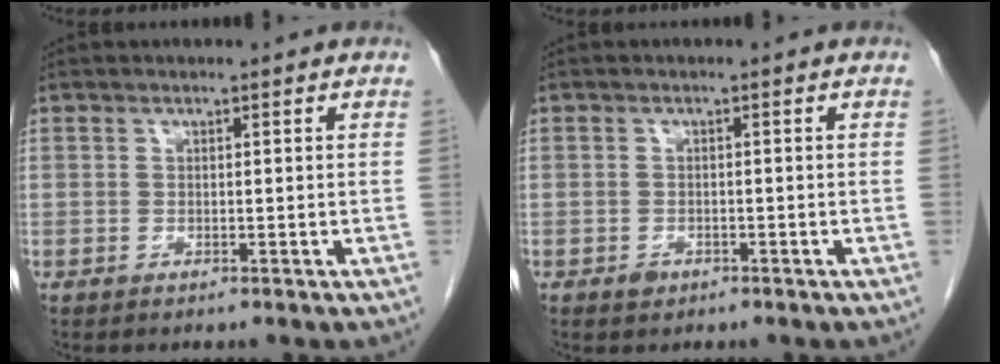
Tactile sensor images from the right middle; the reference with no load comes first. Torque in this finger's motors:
{"motor_torque": [-0.16, -0.17, 0.06, 0.01]}